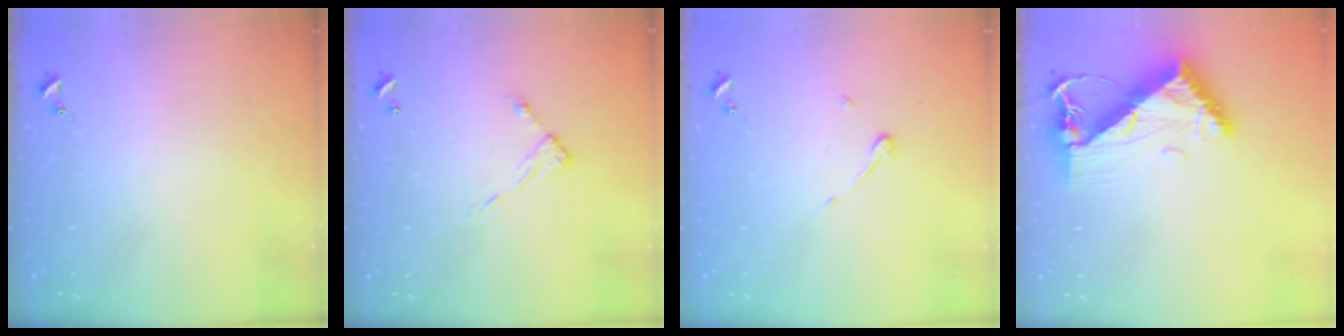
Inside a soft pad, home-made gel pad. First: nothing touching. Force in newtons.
{"total": 5.3, "press": 5.3, "slide": 0.4}
{"total": 3.7, "press": 3.7, "slide": 0.3}
{"total": 9.5, "press": 9.4, "slide": 1.0}